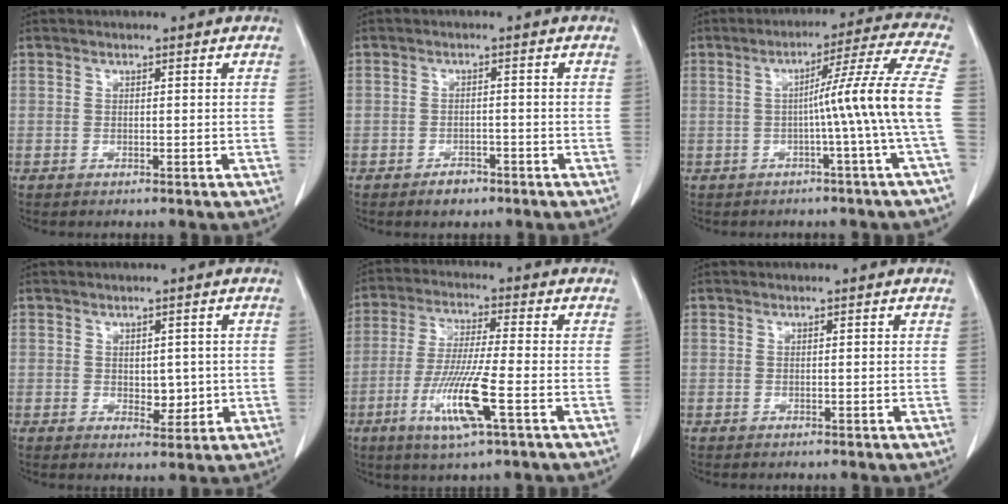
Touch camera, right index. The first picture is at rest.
{"total": 2.5, "force": [-1.8, 1.5, 0.9], "torque": [-0.012, 0.004, -0.021]}
{"total": 11.1, "force": [-1.6, -2.8, 10.7], "torque": [-0.143, 0.015, -0.022]}
{"total": 3.3, "force": [0.0, 2.1, 2.6], "torque": [-0.031, -0.003, 0.010]}
{"total": 10.8, "force": [-4.1, 0.2, 10.0], "torque": [-0.200, -0.019, -0.077]}
{"total": 0.0}